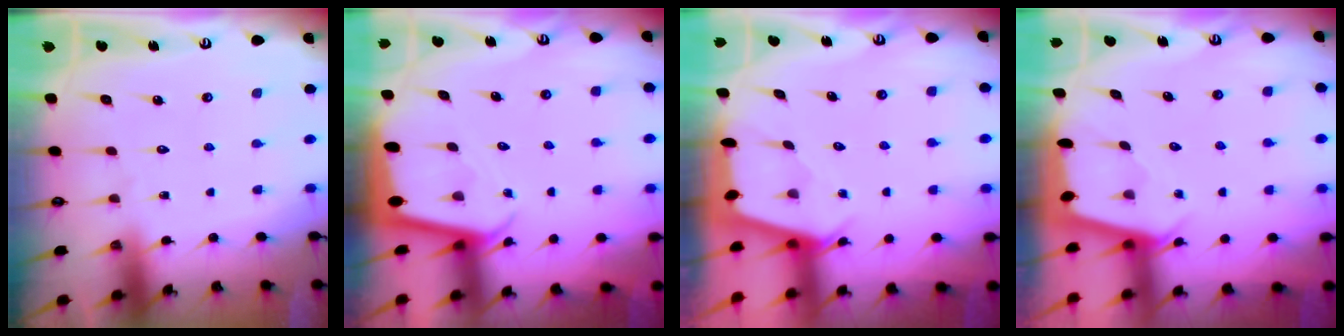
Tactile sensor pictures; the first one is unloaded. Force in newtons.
{"total": 2.1, "press": 2.1, "slide": 0.2}
{"total": 2.5, "press": 2.5, "slide": 0.2}
{"total": 2.1, "press": 2.1, "slide": 0.3}